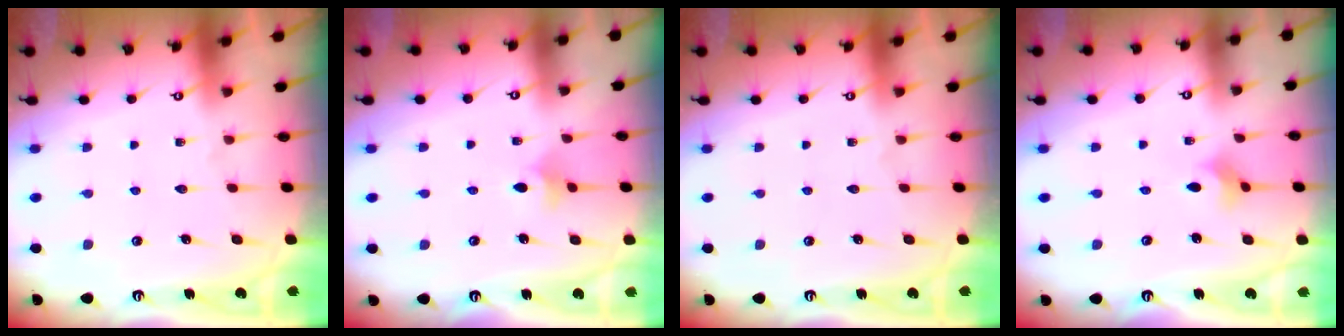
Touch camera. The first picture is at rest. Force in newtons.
{"total": 5.9, "press": 5.8, "slide": 1.0}
{"total": 0.0}
{"total": 2.7, "press": 2.6, "slide": 0.7}